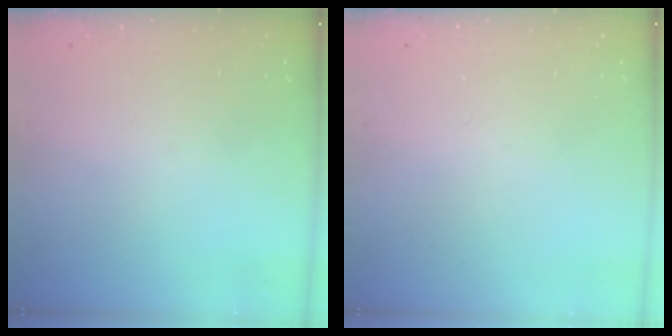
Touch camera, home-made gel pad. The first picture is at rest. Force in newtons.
{"total": 0.0}